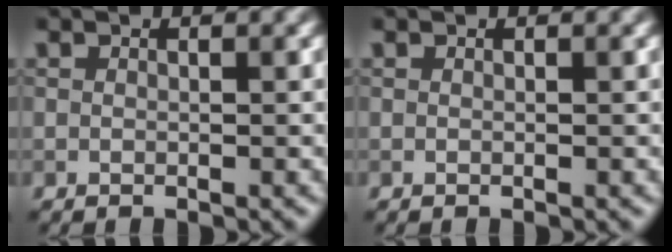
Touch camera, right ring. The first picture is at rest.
{"total": 0.0}